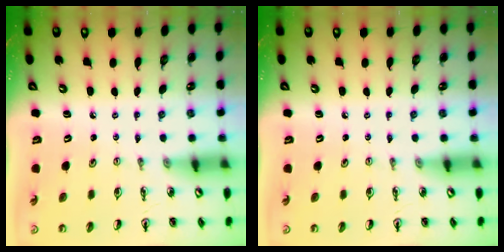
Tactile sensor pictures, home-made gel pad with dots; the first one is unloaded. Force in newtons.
{"total": 0.0}